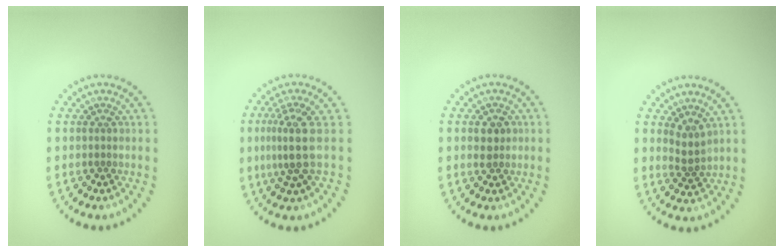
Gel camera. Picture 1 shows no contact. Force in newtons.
{"total": 3.1, "press": 2.2, "slide": 2.1}
{"total": 1.6, "press": 1.6, "slide": 0.1}
{"total": 1.9, "press": 1.3, "slide": 1.4}